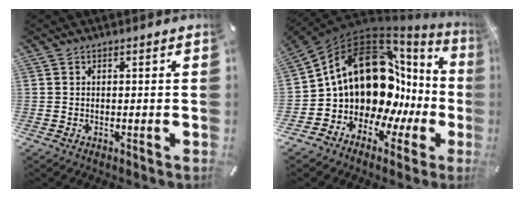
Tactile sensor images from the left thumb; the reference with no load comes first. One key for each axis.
{"total": 18.8, "fx": 5.0, "fy": 12.7, "fz": 13.0, "tx": -0.239, "ty": -0.063, "tz": 0.103}